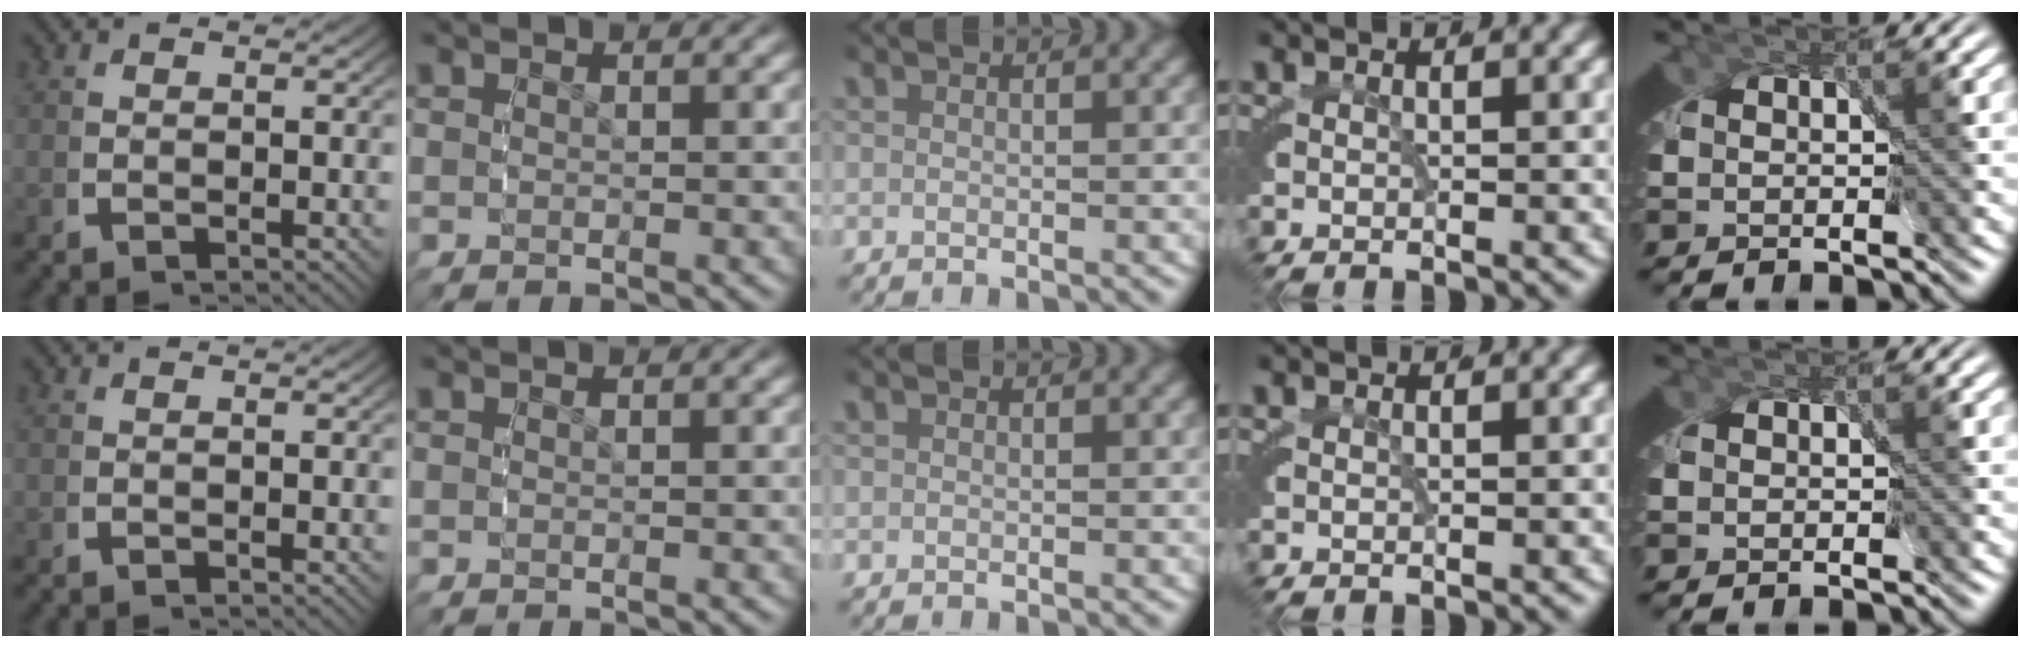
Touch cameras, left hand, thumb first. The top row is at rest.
{}